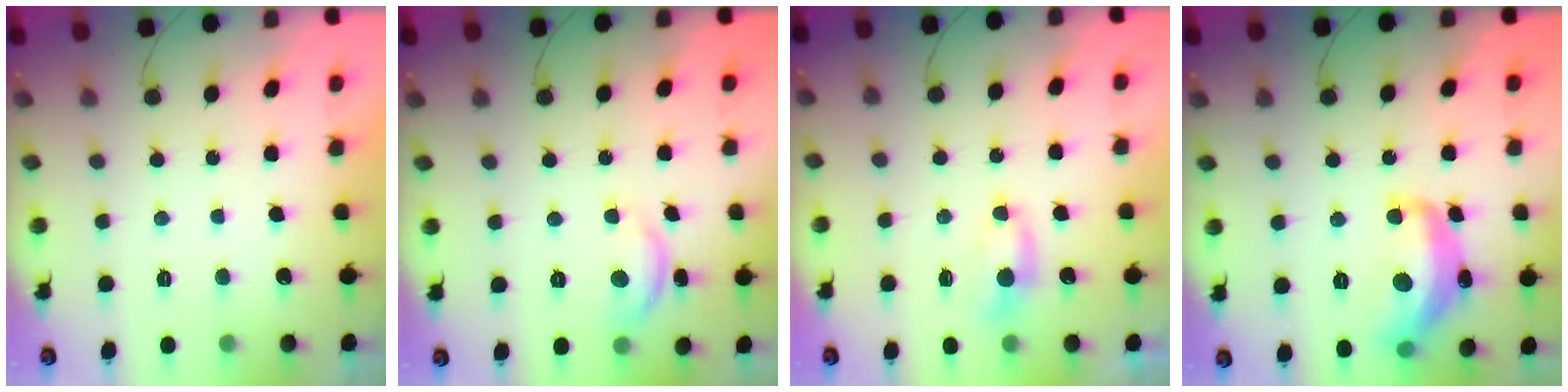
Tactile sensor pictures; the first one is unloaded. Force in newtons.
{"total": 8.0, "press": 8.0, "slide": 0.4}
{"total": 5.1, "press": 5.1, "slide": 0.5}
{"total": 15.7, "press": 15.6, "slide": 1.0}